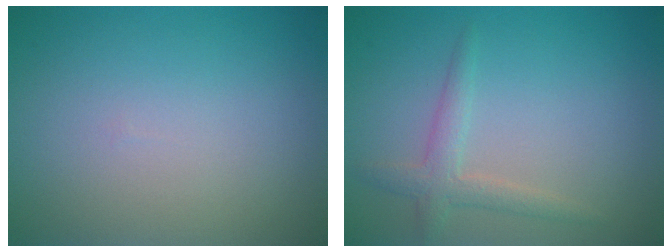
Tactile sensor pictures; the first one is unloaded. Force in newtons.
{"total": 2.1, "press": 2.1, "slide": 0.1}